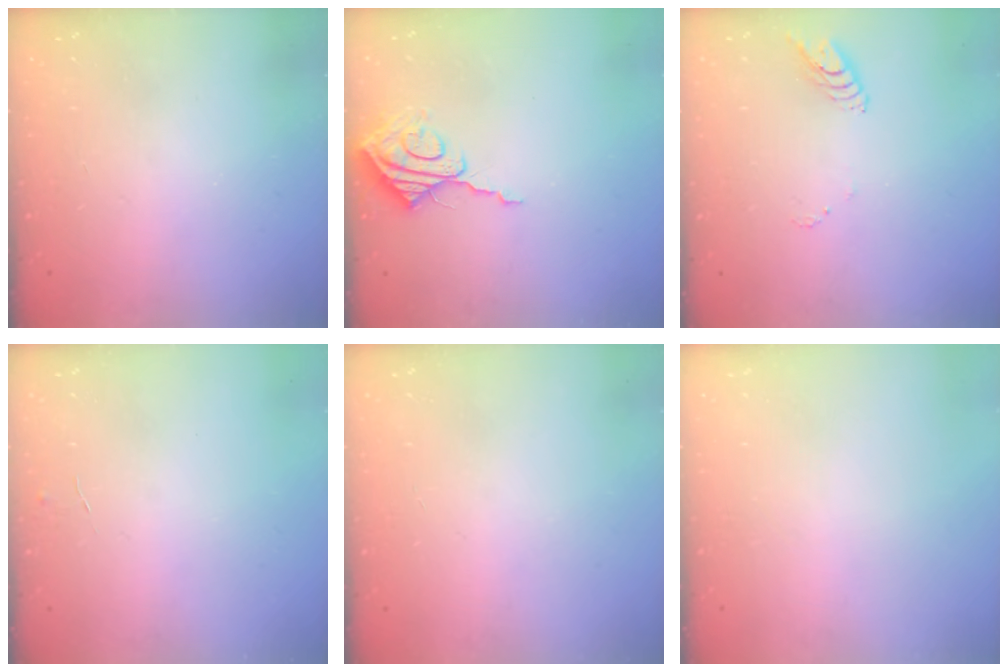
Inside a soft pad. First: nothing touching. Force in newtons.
{"total": 9.1, "press": 9.1, "slide": 0.6}
{"total": 5.6, "press": 5.6, "slide": 0.2}
{"total": 3.9, "press": 3.9, "slide": 0.4}
{"total": 0.0}
{"total": 0.0}